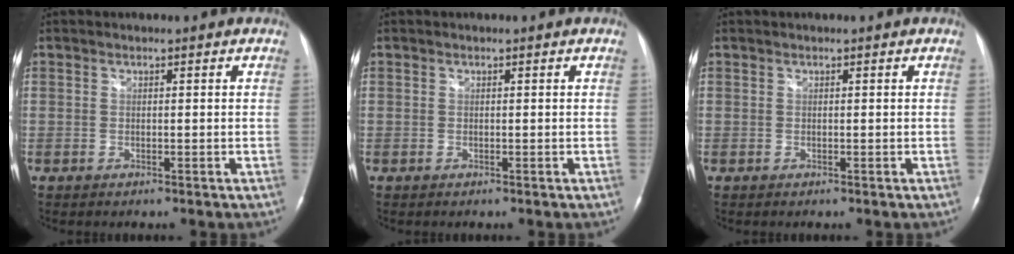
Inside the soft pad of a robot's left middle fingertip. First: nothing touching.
{"total": 0.0}
{"total": 0.0}